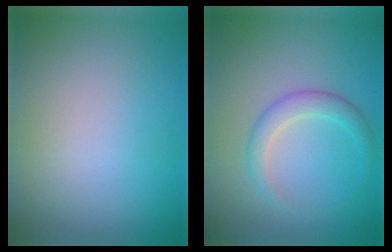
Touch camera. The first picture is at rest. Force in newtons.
{"total": 2.4, "press": 2.4, "slide": 0.1}